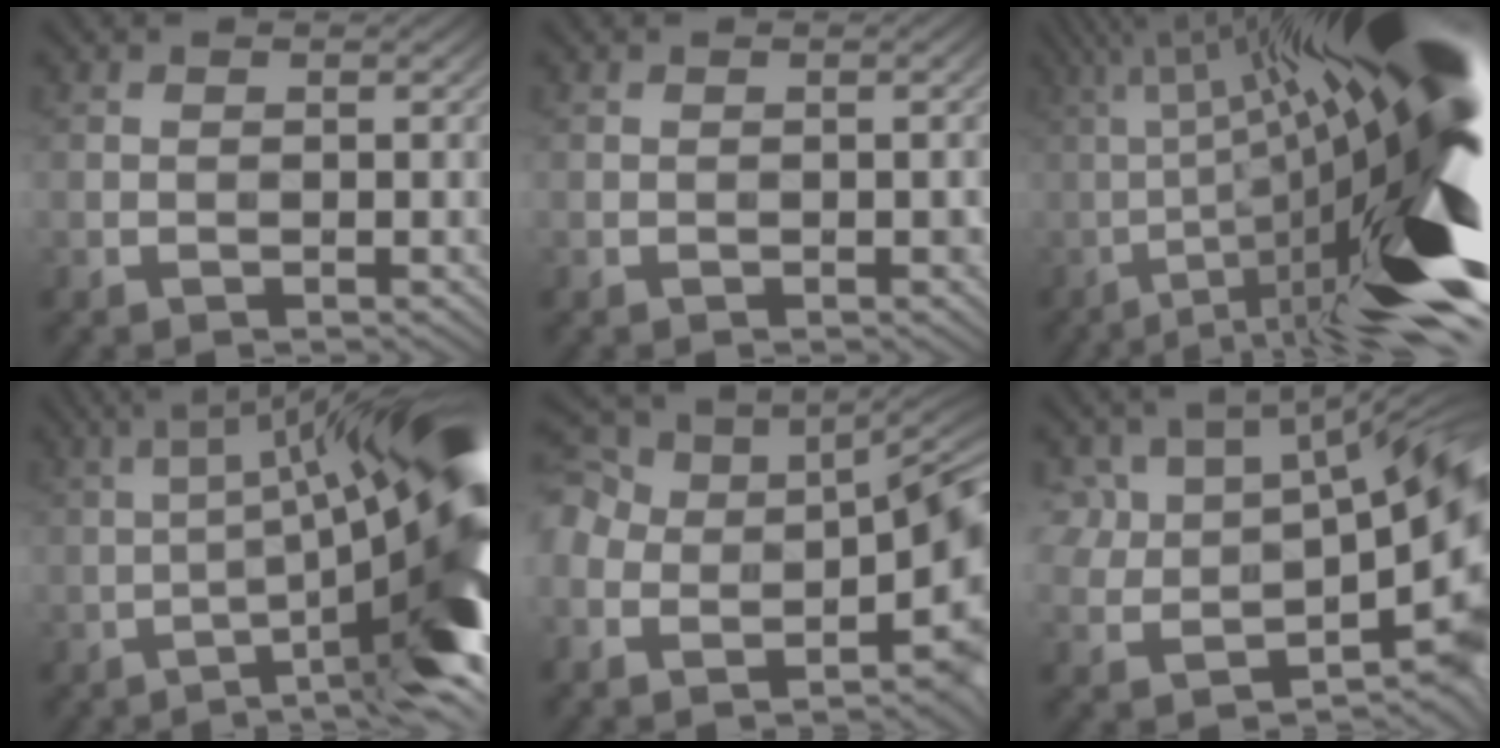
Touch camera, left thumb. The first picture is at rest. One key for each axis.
{"total": 1.0, "fx": -0.1, "fy": 0.3, "fz": 0.9, "tx": -0.011, "ty": 0.001, "tz": 0.000}
{"total": 22.8, "fx": -2.7, "fy": 4.6, "fz": 22.1, "tx": -0.322, "ty": 0.016, "tz": -0.062}
{"total": 18.1, "fx": -3.1, "fy": 4.1, "fz": 17.4, "tx": -0.204, "ty": 0.008, "tz": -0.040}
{"total": 14.8, "fx": -4.0, "fy": 9.5, "fz": 10.6, "tx": -0.209, "ty": -0.027, "tz": -0.045}
{"total": 16.7, "fx": 0.0, "fy": 9.3, "fz": 13.8, "tx": -0.191, "ty": -0.021, "tz": 0.016}